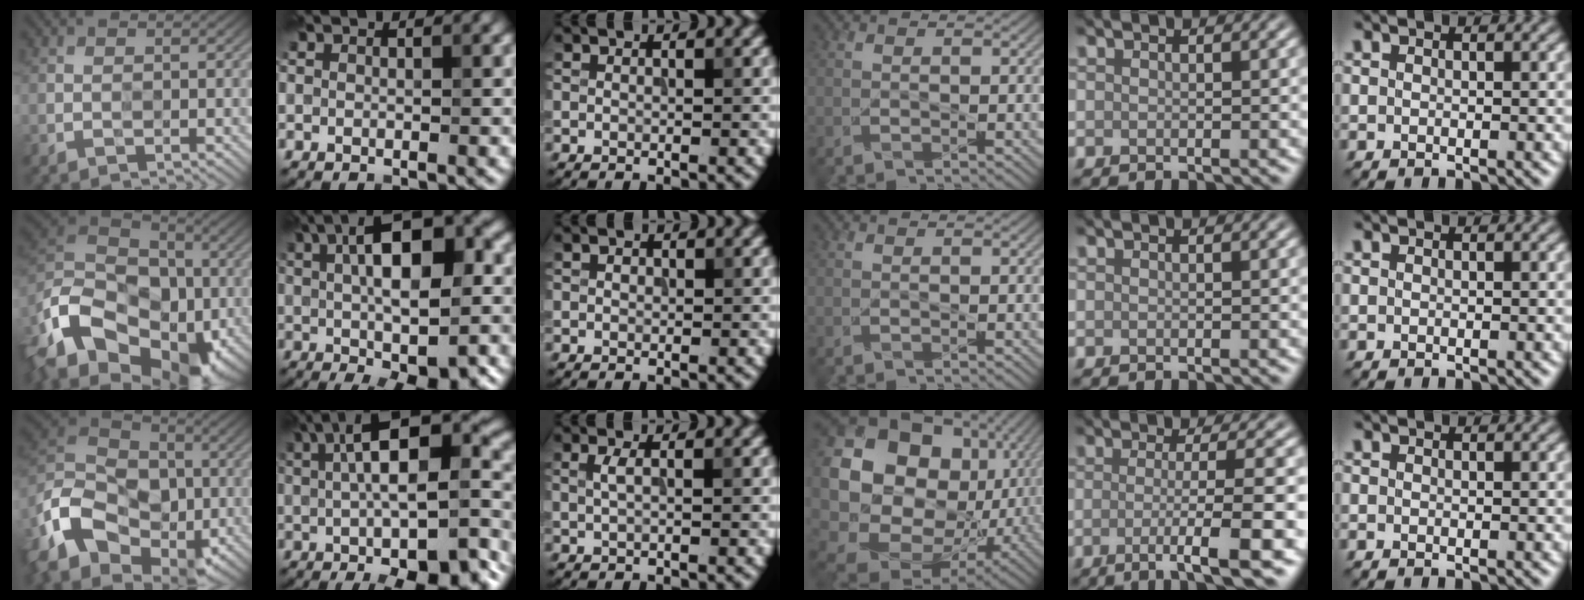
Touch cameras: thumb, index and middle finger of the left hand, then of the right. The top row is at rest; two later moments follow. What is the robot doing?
{"motion": "wipe", "object": "glasses"}